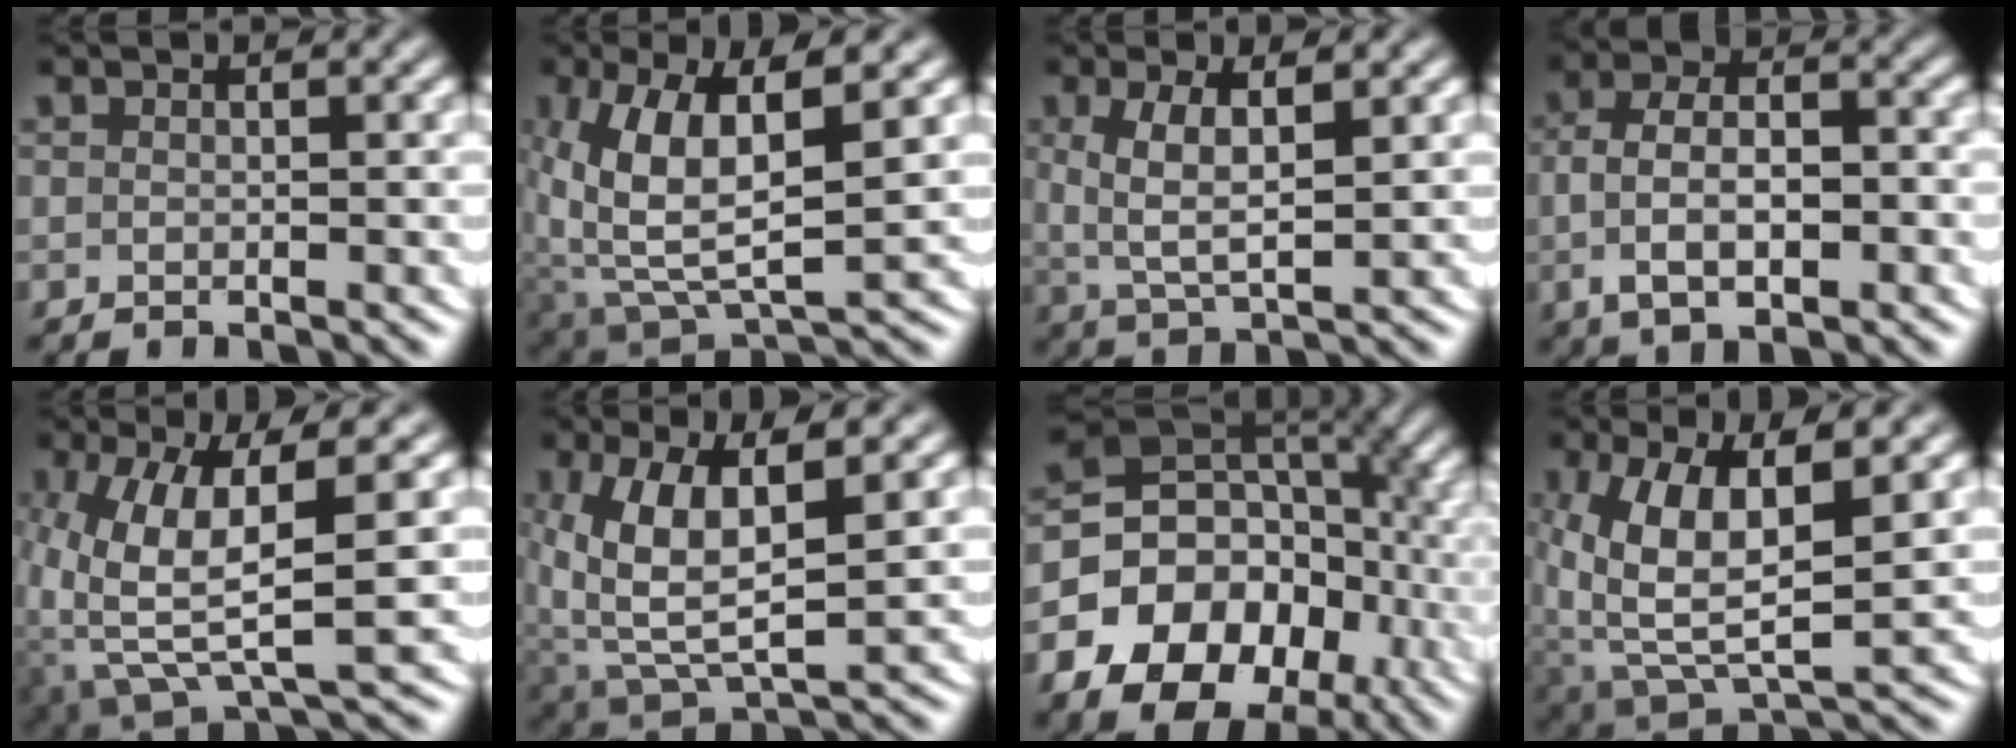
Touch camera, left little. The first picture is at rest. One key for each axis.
{"total": 10.1, "fx": 0.1, "fy": 6.0, "fz": 8.1, "tx": -0.169, "ty": -0.029, "tz": 0.023}
{"total": 4.1, "fx": 0.6, "fy": 1.8, "fz": 3.6, "tx": -0.083, "ty": -0.013, "tz": 0.024}
{"total": 5.8, "fx": -1.2, "fy": 3.3, "fz": 4.6, "tx": -0.079, "ty": -0.003, "tz": -0.018}
{"total": 9.9, "fx": -0.7, "fy": 5.2, "fz": 8.4, "tx": -0.165, "ty": -0.028, "tz": 0.009}
{"total": 9.0, "fx": 0.2, "fy": 5.5, "fz": 7.2, "tx": -0.153, "ty": -0.029, "tz": 0.024}
{"total": 18.9, "fx": -3.7, "fy": 15.2, "fz": 10.6, "tx": -0.213, "ty": -0.052, "tz": -0.052}
{"total": 10.0, "fx": -0.4, "fy": 6.0, "fz": 8.0, "tx": -0.164, "ty": -0.036, "tz": 0.018}